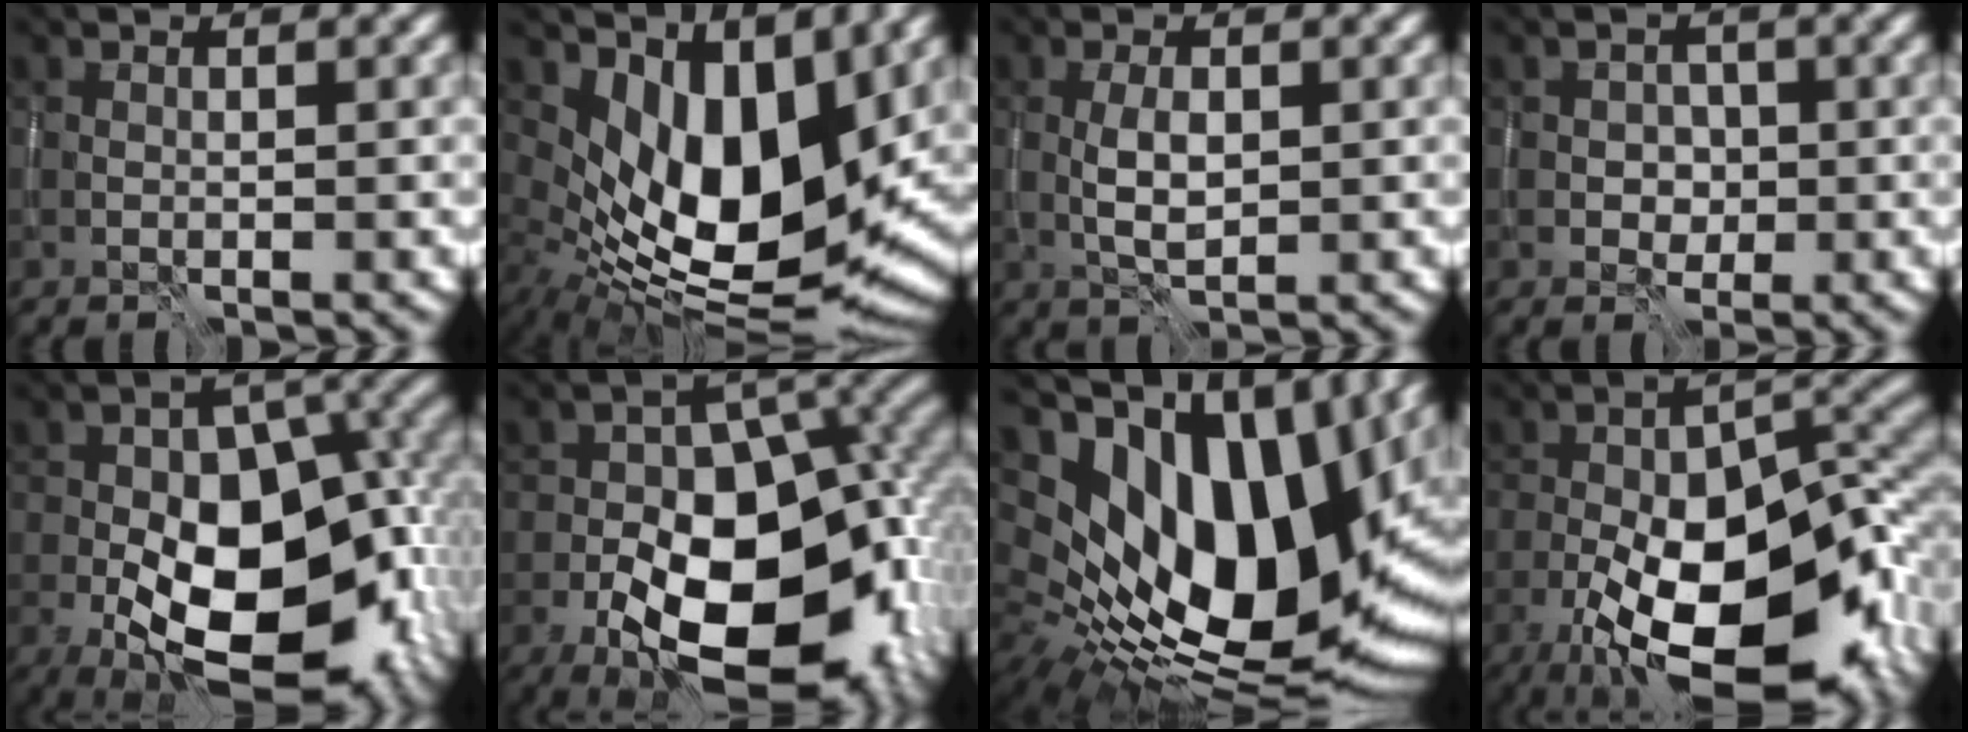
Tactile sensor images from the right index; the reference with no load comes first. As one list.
[{"total": 11.7, "force": [2.5, 5.8, 9.8], "torque": [-0.162, -0.024, 0.057]}, {"total": 2.5, "force": [-0.2, 1.2, 2.2], "torque": [-0.048, 0.000, 0.000]}, {"total": 1.8, "force": [-0.3, 1.6, 0.5], "torque": [-0.008, -0.002, -0.007]}, {"total": 15.9, "force": [-4.2, 9.6, 11.9], "torque": [-0.173, -0.027, -0.053]}, {"total": 16.0, "force": [-6.0, 9.2, 11.6], "torque": [-0.150, -0.023, -0.090]}, {"total": 19.0, "force": [3.9, 11.0, 15.0], "torque": [-0.280, 0.002, 0.073]}, {"total": 17.9, "force": [-8.3, 7.9, 13.7], "torque": [-0.204, -0.015, -0.132]}]